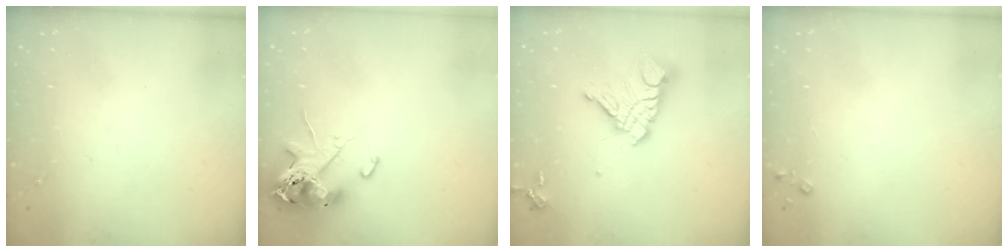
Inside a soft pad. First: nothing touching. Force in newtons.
{"total": 12.5, "press": 12.3, "slide": 2.0}
{"total": 15.7, "press": 15.6, "slide": 1.8}
{"total": 3.6, "press": 3.6, "slide": 0.4}